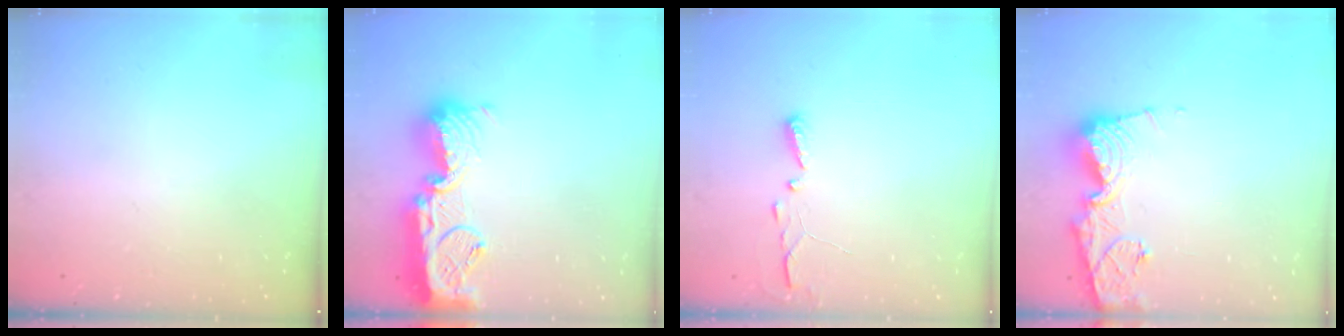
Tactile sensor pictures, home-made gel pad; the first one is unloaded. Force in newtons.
{"total": 16.6, "press": 16.6, "slide": 1.4}
{"total": 2.9, "press": 2.9, "slide": 0.4}
{"total": 11.2, "press": 11.2, "slide": 1.3}